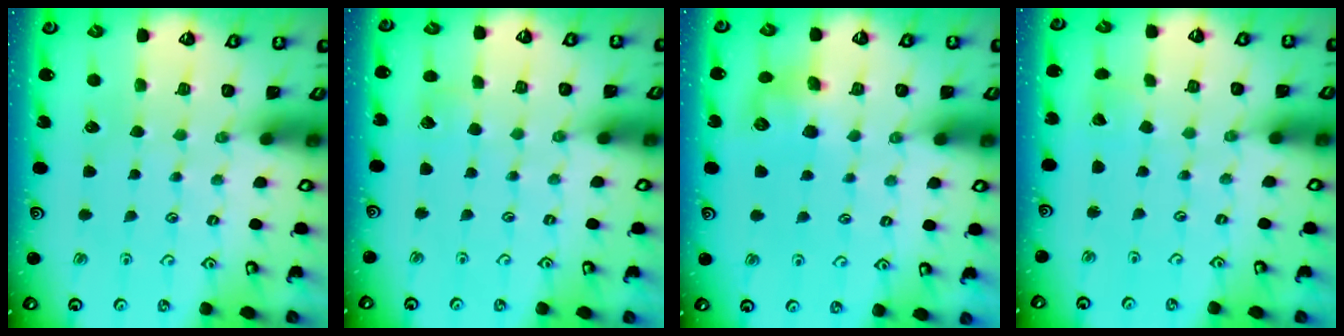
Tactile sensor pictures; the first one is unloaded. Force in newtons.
{"total": 2.4, "press": 2.4, "slide": 0.2}
{"total": 8.9, "press": 8.9, "slide": 0.4}
{"total": 2.7, "press": 2.7, "slide": 0.2}